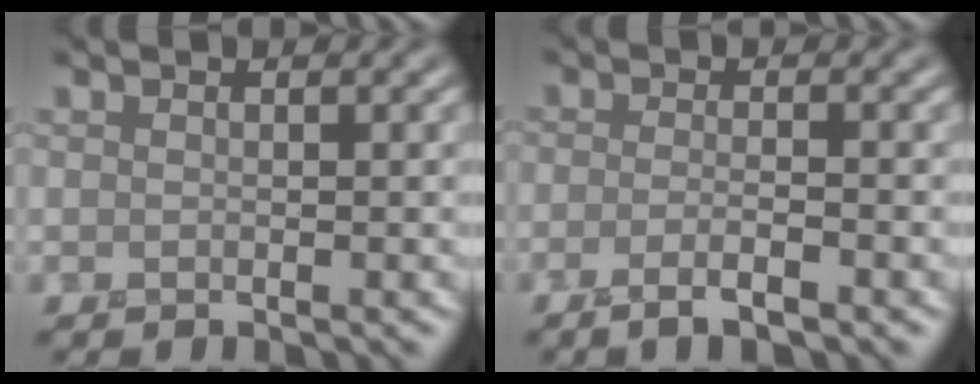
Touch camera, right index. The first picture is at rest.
{"total": 2.2, "force": [-1.5, 0.4, 1.6], "torque": [-0.030, 0.004, -0.036]}